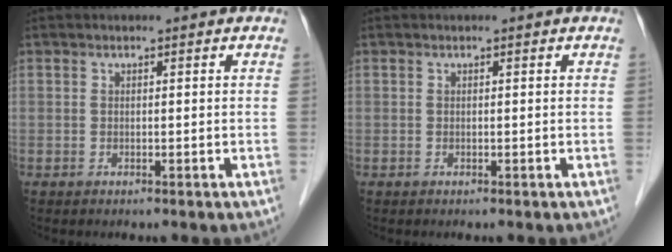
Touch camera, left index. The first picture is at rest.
{"total": 0.0}